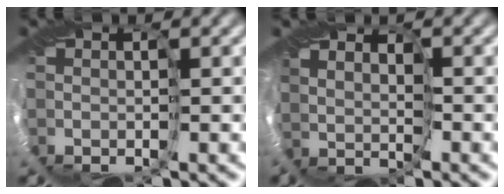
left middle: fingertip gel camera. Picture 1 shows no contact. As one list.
[{"total": 1.6, "force": [1.3, 0.6, -0.8], "torque": [0.013, -0.002, 0.027]}]